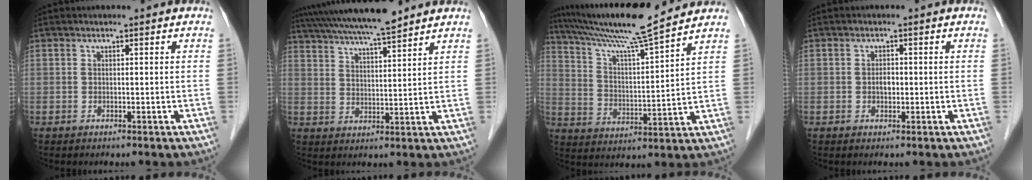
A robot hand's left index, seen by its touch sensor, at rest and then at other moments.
{"total": 13.3, "force": [11.7, 0.3, 6.3], "torque": [-0.117, 0.023, 0.188]}
{"total": 14.3, "force": [12.7, -1.5, 6.3], "torque": [-0.123, 0.007, 0.215]}
{"total": 1.4, "force": [-0.2, 0.9, 1.1], "torque": [-0.020, 0.002, -0.001]}